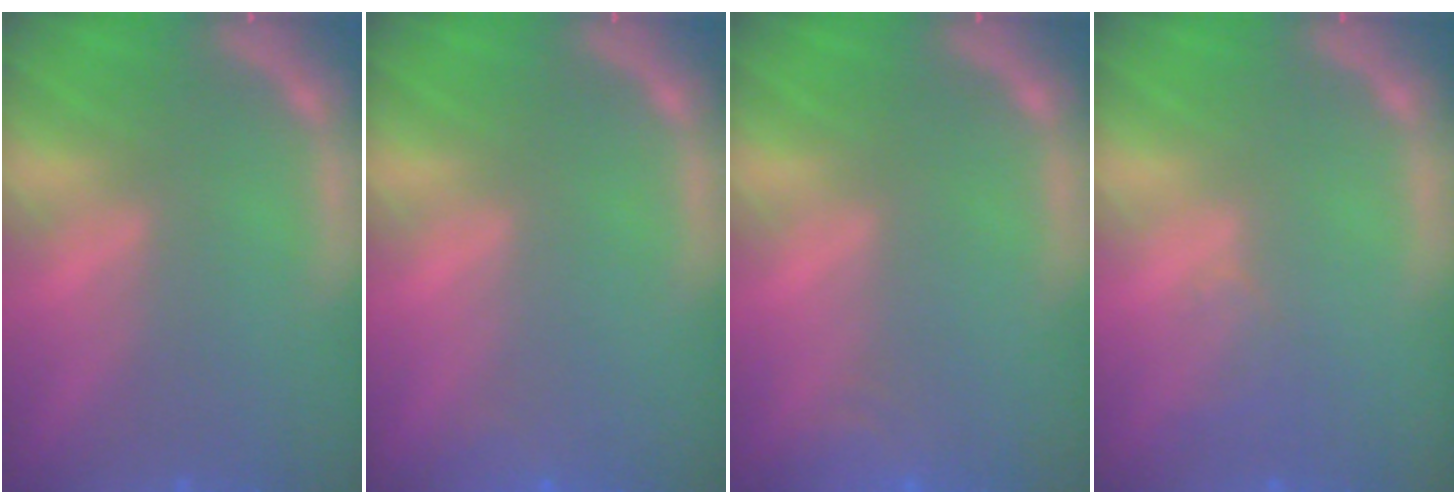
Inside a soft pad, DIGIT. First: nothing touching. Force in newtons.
{"total": 0.9}
{"total": 2.4}
{"total": 1.5}